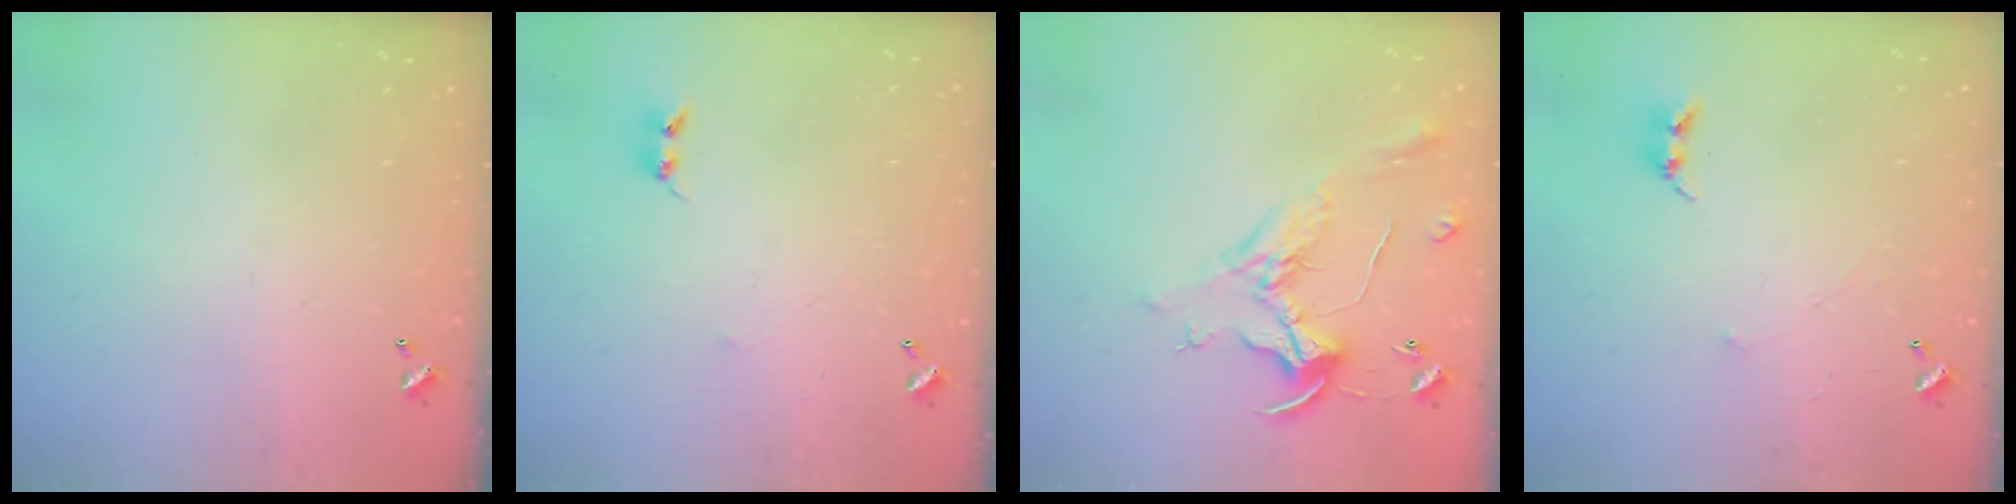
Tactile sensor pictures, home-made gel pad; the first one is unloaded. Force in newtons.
{"total": 2.5, "press": 2.5, "slide": 0.4}
{"total": 0.8, "press": 0.5, "slide": 0.6}
{"total": 2.7, "press": 2.7, "slide": 0.3}